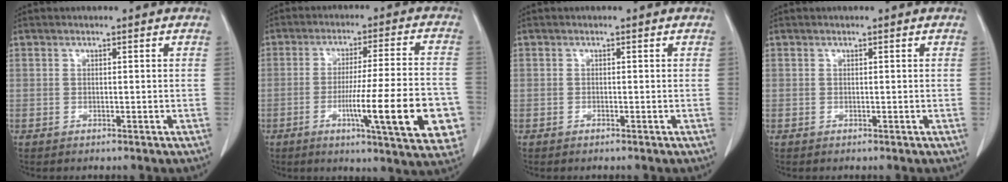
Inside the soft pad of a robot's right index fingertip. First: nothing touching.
{"total": 18.0, "force": [-5.5, 1.5, 17.1], "torque": [-0.187, -0.003, -0.071]}
{"total": 0.0}
{"total": 0.0}